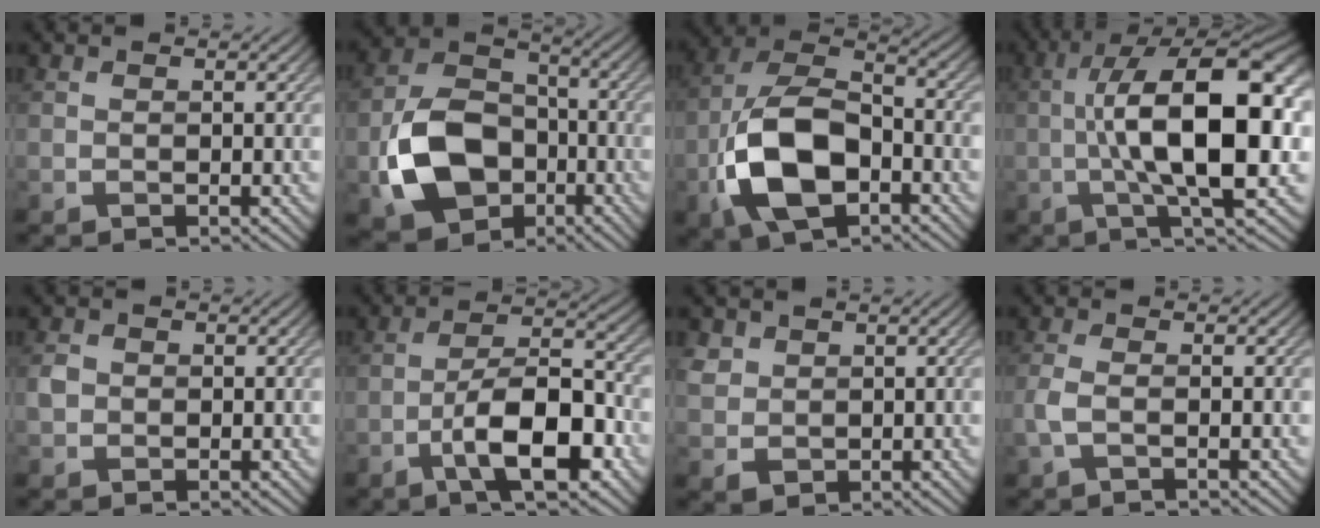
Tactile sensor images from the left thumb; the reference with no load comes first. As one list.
[{"total": 12.2, "force": [-3.9, 8.8, 7.4], "torque": [-0.170, -0.010, -0.082]}, {"total": 12.8, "force": [-4.5, 7.1, 9.7], "torque": [-0.214, -0.004, -0.097]}, {"total": 15.9, "force": [-0.3, 5.3, 15.0], "torque": [-0.241, 0.016, -0.009]}, {"total": 1.7, "force": [0.1, 1.6, 0.7], "torque": [-0.019, -0.001, -0.003]}, {"total": 10.0, "force": [-4.5, 3.5, 8.3], "torque": [-0.133, 0.008, -0.083]}, {"total": 3.1, "force": [1.3, 2.7, 0.9], "torque": [-0.036, -0.002, 0.025]}, {"total": 2.2, "force": [-0.6, 0.6, 2.0], "torque": [-0.052, 0.001, -0.019]}]